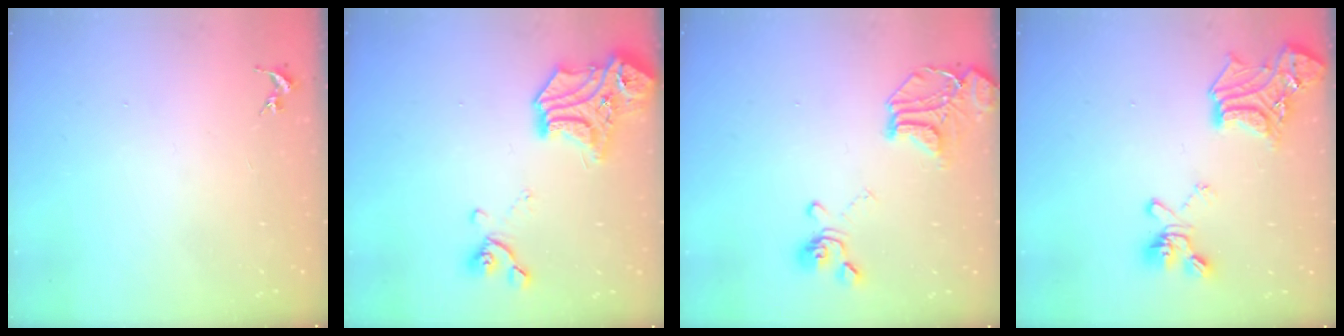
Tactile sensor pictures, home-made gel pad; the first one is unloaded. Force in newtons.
{"total": 19.1, "press": 19.1, "slide": 0.7}
{"total": 16.7, "press": 16.5, "slide": 2.0}
{"total": 19.4, "press": 19.4, "slide": 1.5}